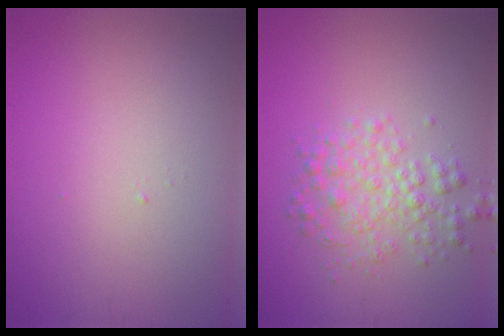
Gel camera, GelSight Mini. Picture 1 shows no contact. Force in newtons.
{"total": 3.2, "press": 3.2, "slide": 0.0}